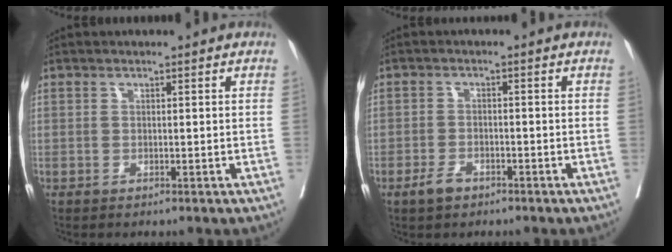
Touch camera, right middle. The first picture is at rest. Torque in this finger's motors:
{"motor_torque": [0.55, -0.31, 0.27, 0.06]}